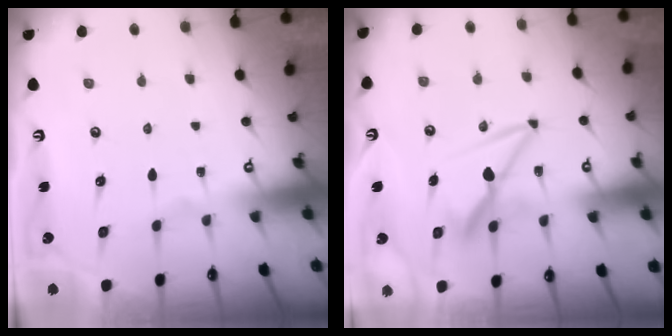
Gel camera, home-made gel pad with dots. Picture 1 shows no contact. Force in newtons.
{"total": 8.3, "press": 8.2, "slide": 1.2}